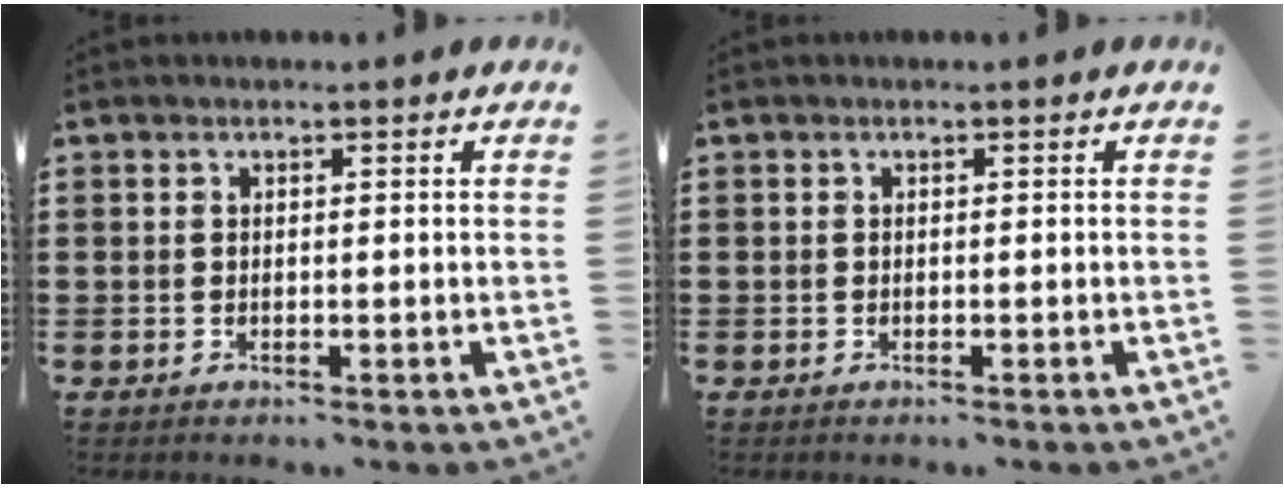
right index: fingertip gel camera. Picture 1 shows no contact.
{"total": 0.0}